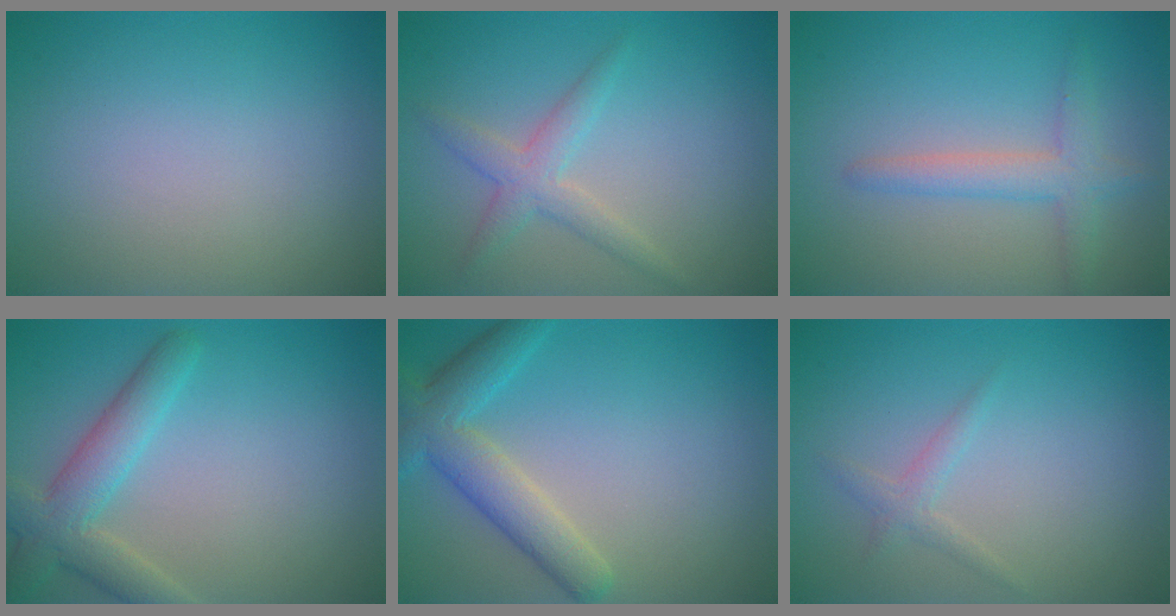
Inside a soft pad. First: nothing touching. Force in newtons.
{"total": 2.5, "press": 2.5, "slide": 0.1}
{"total": 2.6, "press": 2.6, "slide": 0.2}
{"total": 4.4, "press": 4.4, "slide": 0.3}
{"total": 4.8, "press": 4.8, "slide": 0.2}
{"total": 1.3, "press": 1.3, "slide": 0.0}